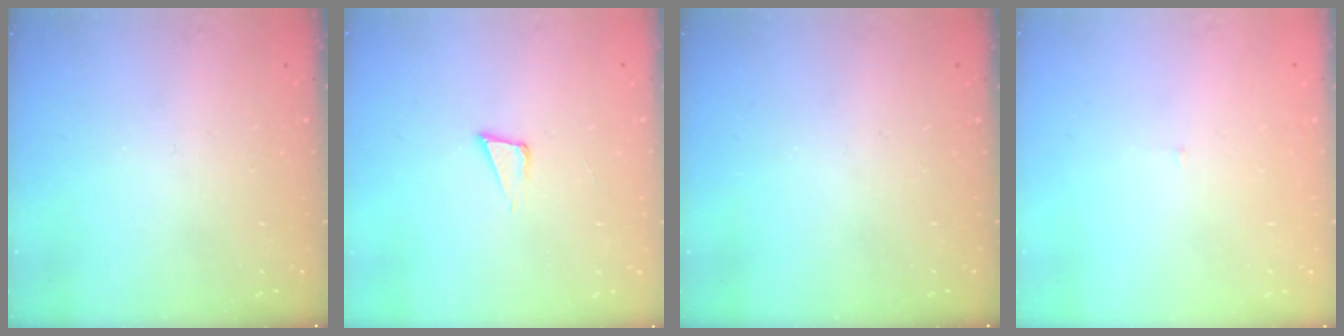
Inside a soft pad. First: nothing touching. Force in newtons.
{"total": 3.9, "press": 2.6, "slide": 2.9}
{"total": 0.0}
{"total": 3.0, "press": 3.0, "slide": 0.2}